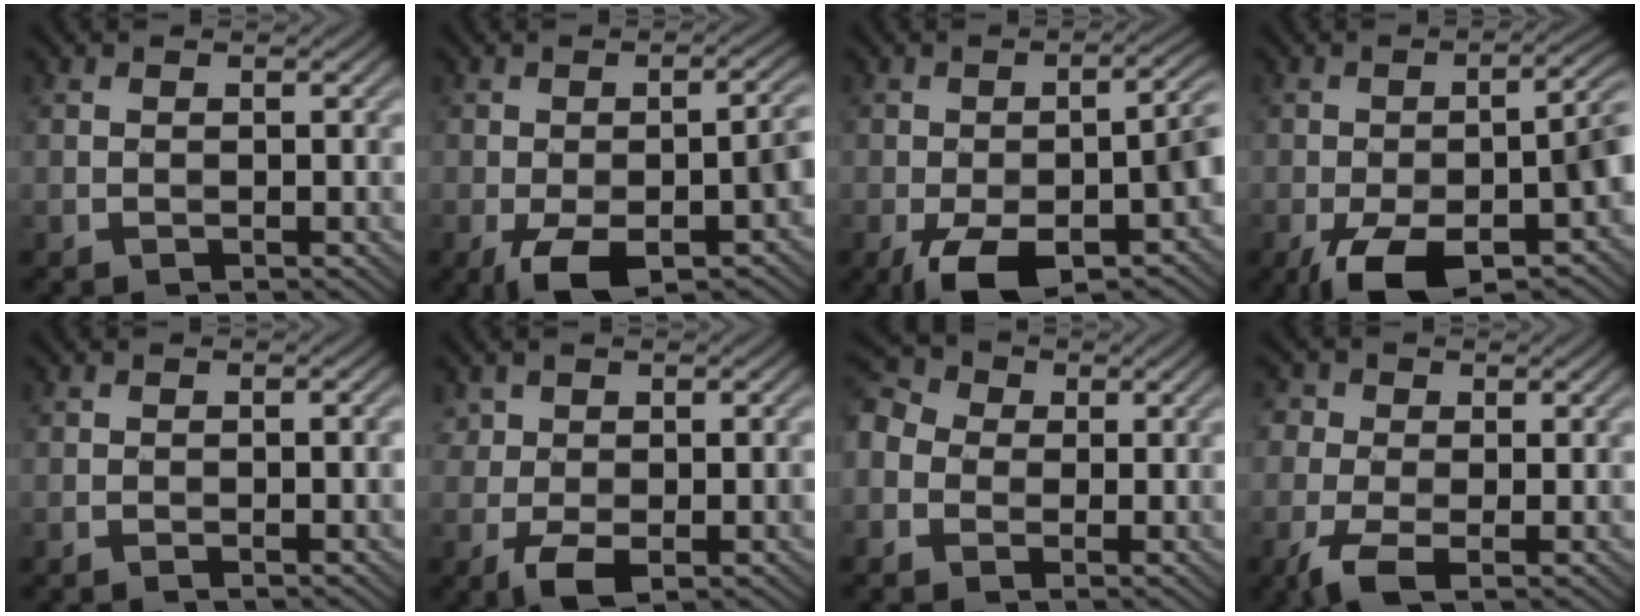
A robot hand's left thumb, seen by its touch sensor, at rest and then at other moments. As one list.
[{"total": 11.1, "force": [-4.8, 4.6, 8.9], "torque": [-0.141, -0.020, -0.071]}, {"total": 13.7, "force": [-6.0, 5.9, 10.8], "torque": [-0.158, -0.027, -0.089]}, {"total": 15.2, "force": [-6.8, 6.5, 11.9], "torque": [-0.176, -0.030, -0.103]}, {"total": 1.4, "force": [-0.5, 0.1, 1.3], "torque": [-0.019, 0.002, -0.011]}, {"total": 4.5, "force": [-1.5, 2.7, 3.3], "torque": [-0.066, -0.008, -0.026]}, {"total": 5.8, "force": [-1.0, 4.9, 2.9], "torque": [-0.101, 0.004, -0.032]}, {"total": 4.7, "force": [-1.8, 2.9, 3.2], "torque": [-0.079, -0.003, -0.049]}]